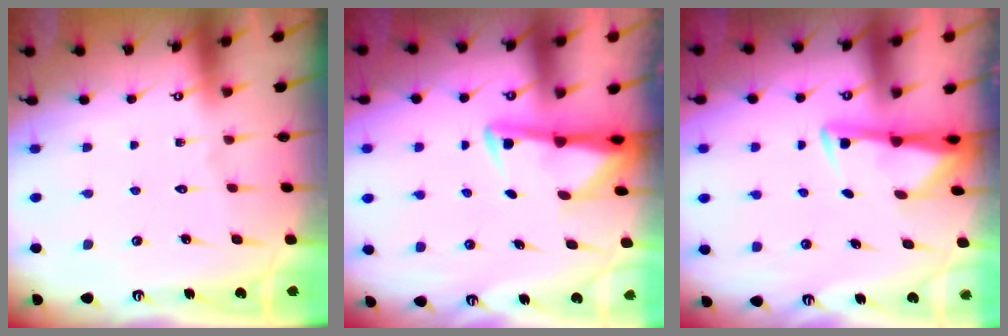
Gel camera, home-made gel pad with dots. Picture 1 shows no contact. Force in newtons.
{"total": 2.9, "press": 2.8, "slide": 0.5}
{"total": 3.0, "press": 2.9, "slide": 0.5}